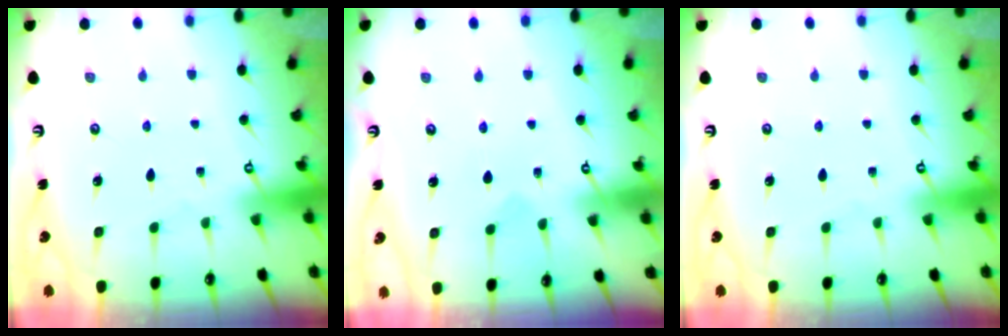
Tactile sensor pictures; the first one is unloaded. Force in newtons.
{"total": 2.4, "press": 2.4, "slide": 0.2}
{"total": 0.0}